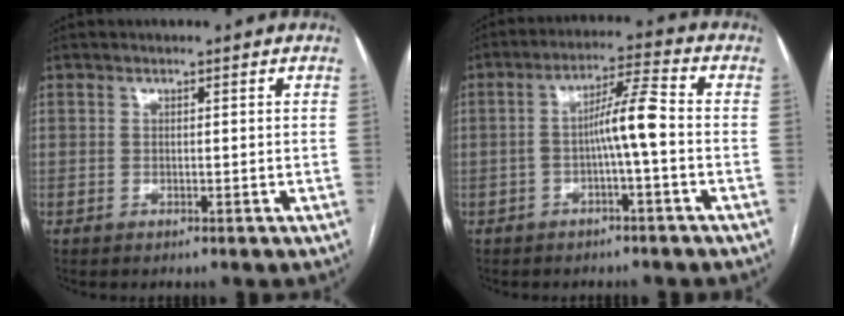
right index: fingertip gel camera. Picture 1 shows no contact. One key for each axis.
{"total": 6.5, "fx": -1.2, "fy": 0.0, "fz": 6.4, "tx": -0.113, "ty": 0.021, "tz": -0.020}